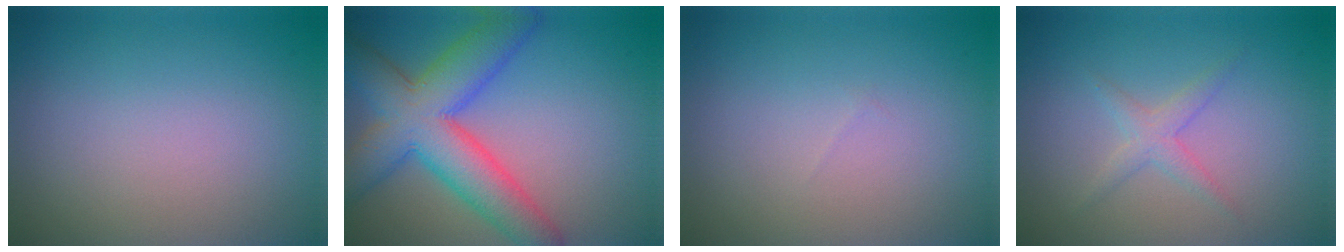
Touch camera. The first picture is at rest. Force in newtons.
{"total": 9.6, "press": 9.6, "slide": 0.6}
{"total": 0.0}
{"total": 1.7, "press": 1.7, "slide": 0.1}